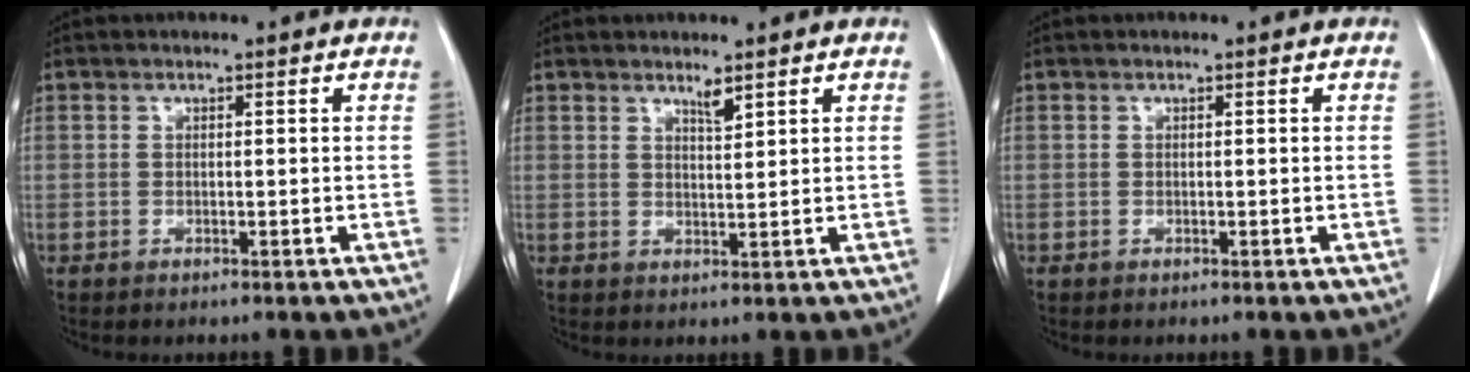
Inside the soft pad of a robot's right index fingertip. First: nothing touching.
{"total": 1.9, "force": [1.5, 0.1, 1.1], "torque": [-0.023, -0.006, 0.030]}
{"total": 0.0}